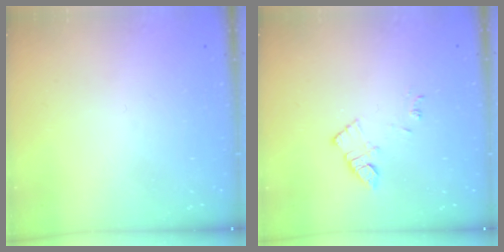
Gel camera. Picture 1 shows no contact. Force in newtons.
{"total": 8.3, "press": 8.3, "slide": 0.6}